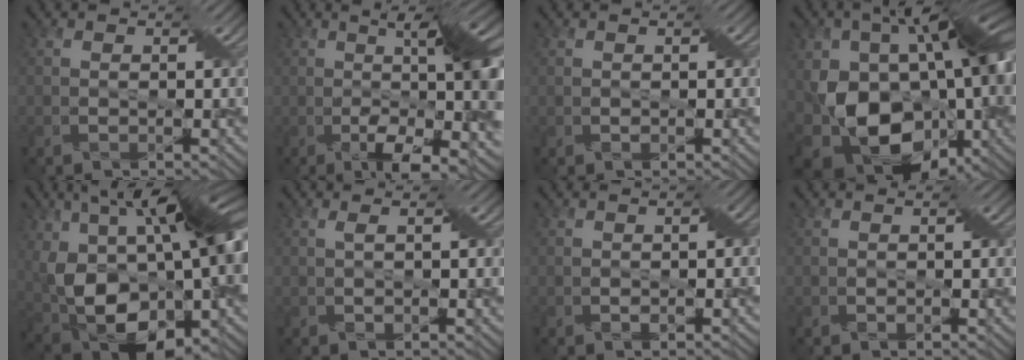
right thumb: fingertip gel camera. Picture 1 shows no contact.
{"total": 14.5, "force": [-1.3, 3.5, 14.0], "torque": [-0.191, 0.014, -0.018]}
{"total": 0.9, "force": [-0.1, 0.4, 0.8], "torque": [-0.014, 0.003, 0.001]}
{"total": 20.3, "force": [-1.1, 12.0, 16.3], "torque": [-0.284, -0.022, 0.003]}
{"total": 20.7, "force": [1.9, 12.4, 16.5], "torque": [-0.320, -0.006, 0.050]}
{"total": 1.8, "force": [0.3, 0.1, 1.7], "torque": [-0.036, 0.007, 0.006]}
{"total": 2.3, "force": [-0.1, 1.0, 2.1], "torque": [-0.038, 0.003, 0.000]}
{"total": 1.2, "force": [0.0, 0.4, 1.1], "torque": [-0.020, 0.004, 0.002]}